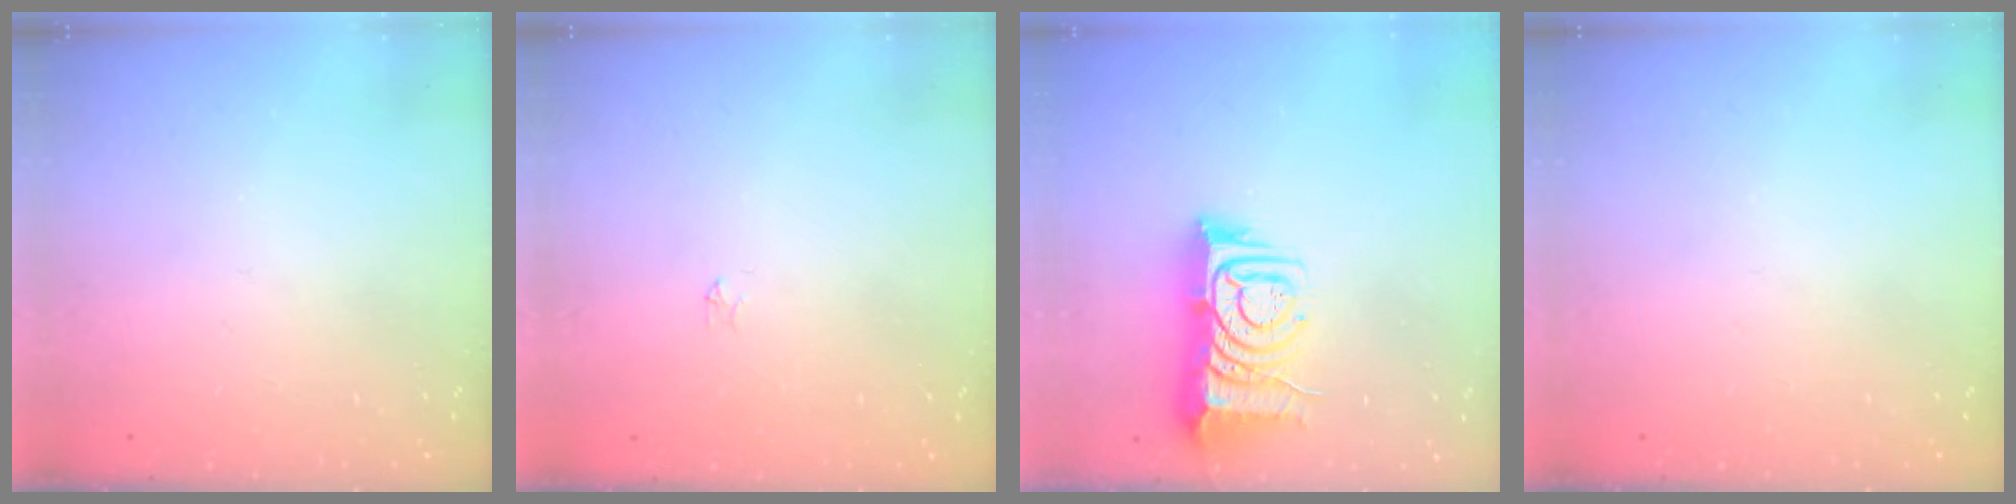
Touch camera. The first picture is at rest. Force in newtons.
{"total": 2.2, "press": 2.2, "slide": 0.3}
{"total": 9.5, "press": 9.4, "slide": 1.2}
{"total": 0.0}